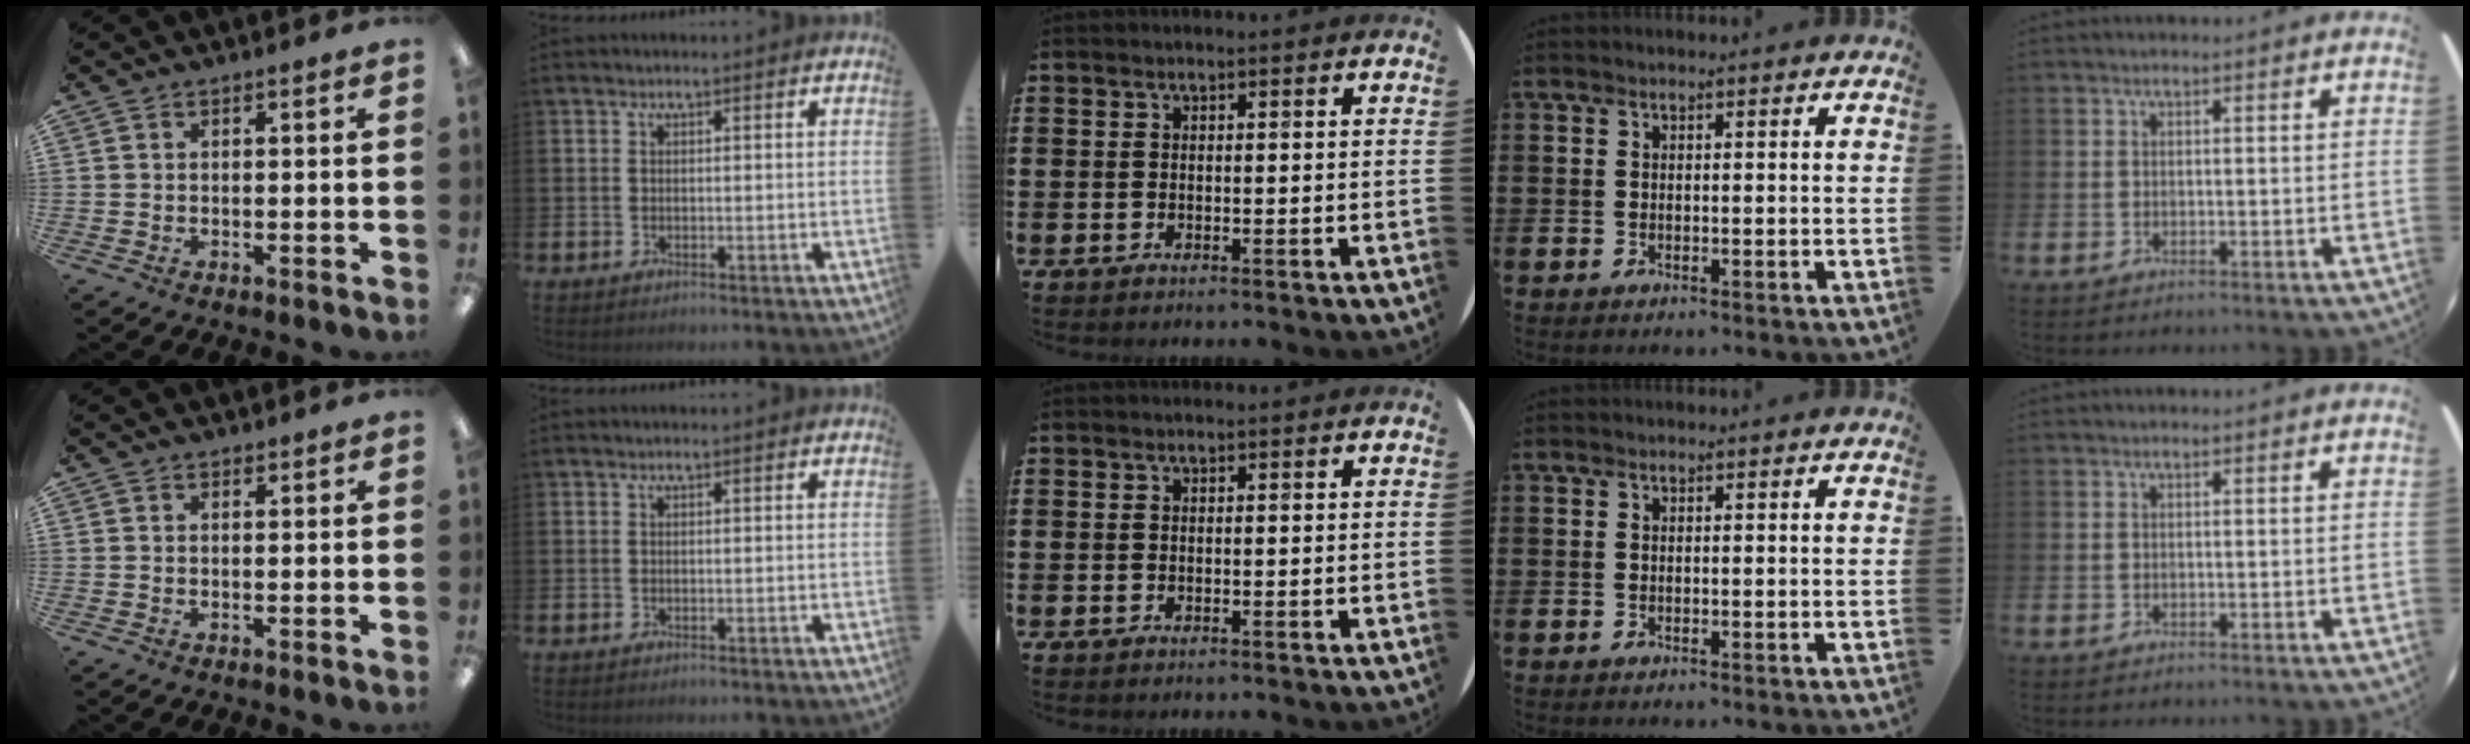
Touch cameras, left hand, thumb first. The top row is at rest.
{"thumb": {"total": 0.9, "force": [0.8, 0.3, 0.1], "torque": [0.005, -0.003, 0.013]}}